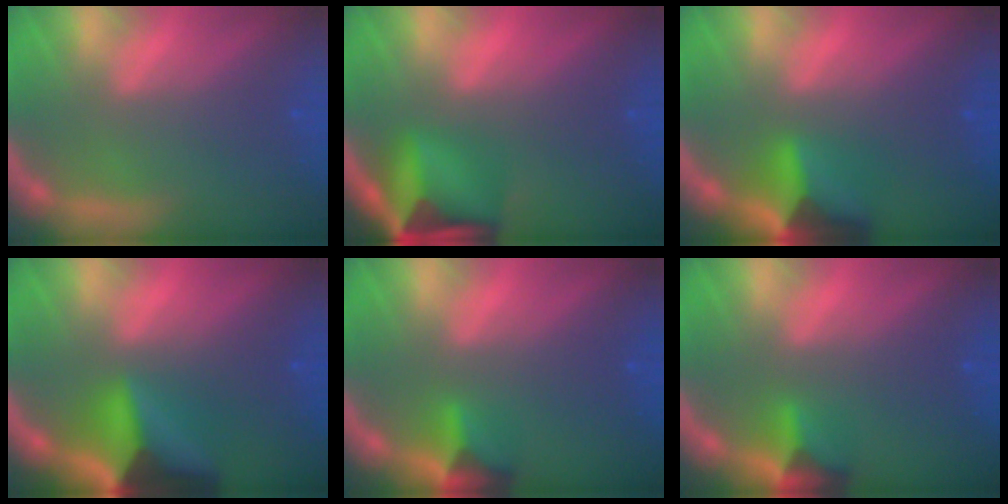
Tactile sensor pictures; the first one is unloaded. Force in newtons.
{"total": 8.1}
{"total": 5.9}
{"total": 9.6}
{"total": 2.9}
{"total": 2.9}